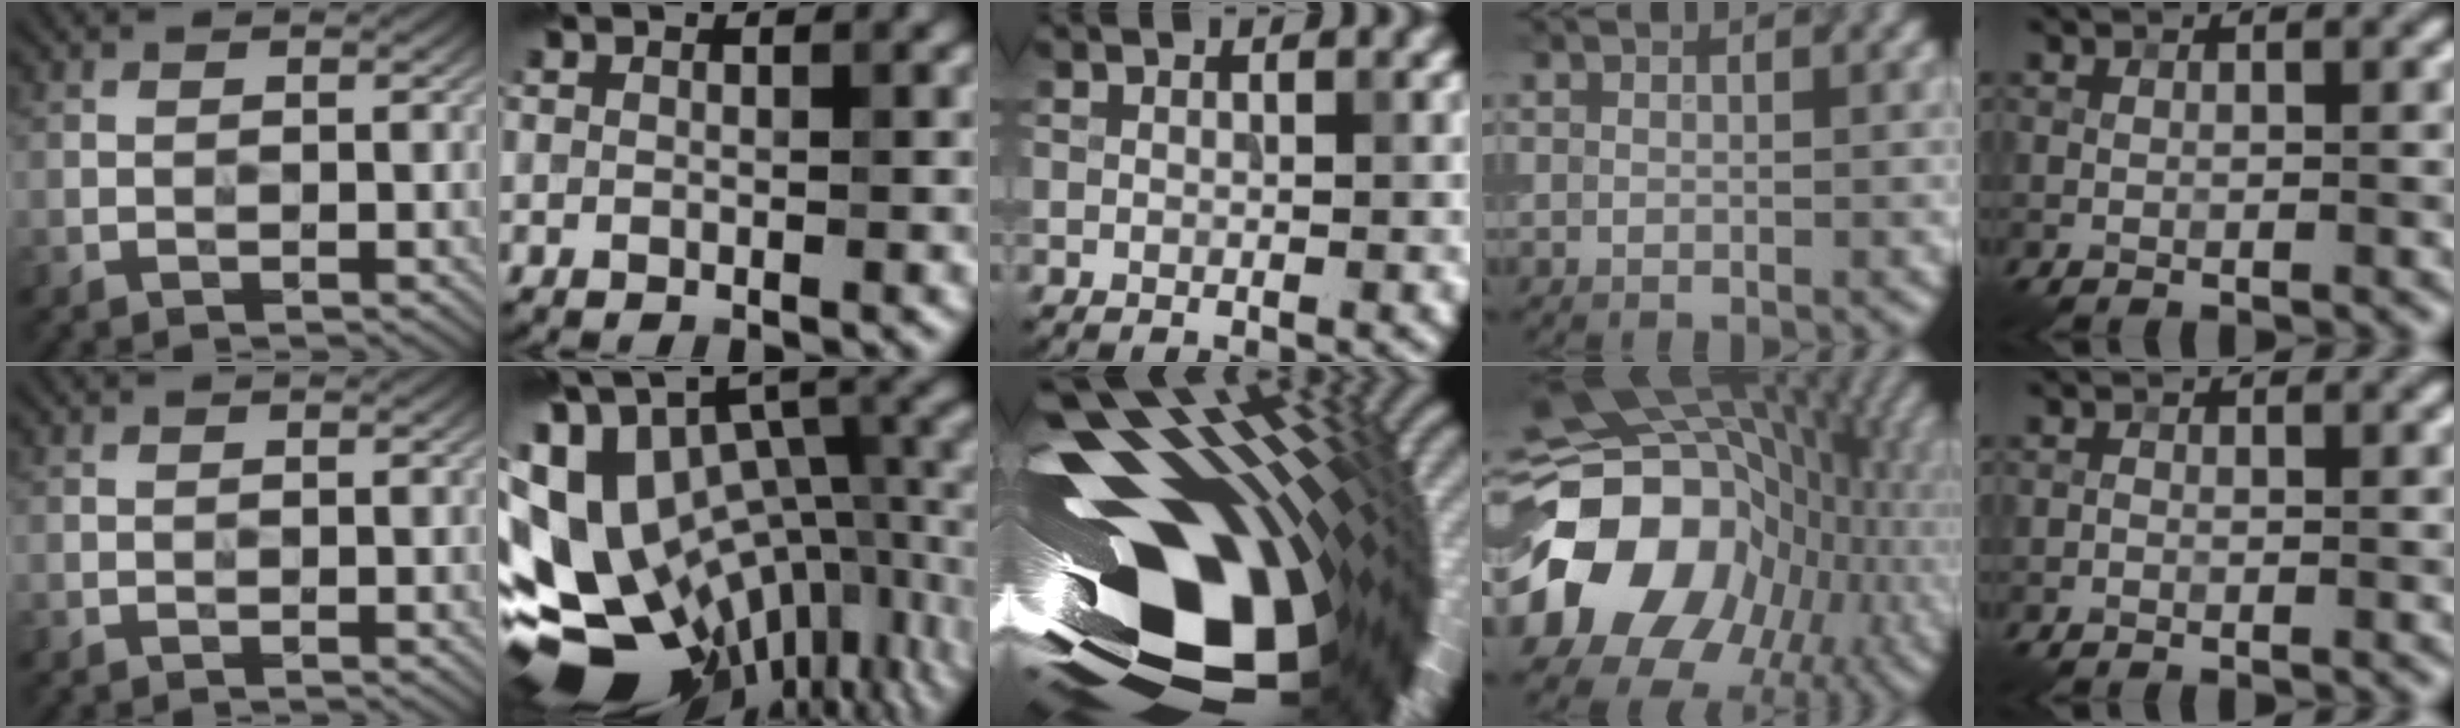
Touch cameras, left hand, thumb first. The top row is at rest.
{"index": {"total": 16.8, "force": [-4.2, 10.7, 12.3], "torque": [-0.204, 0.023, -0.046]}, "middle": {"total": 18.9, "force": [-1.1, 9.3, 16.4], "torque": [-0.274, -0.051, -0.008]}, "ring": {"total": 19.7, "force": [-4.2, 15.7, 11.1], "torque": [-0.215, -0.022, -0.067]}, "little": {"total": 0.6, "force": [-0.3, 0.4, 0.3], "torque": [-0.003, 0.000, -0.008]}}